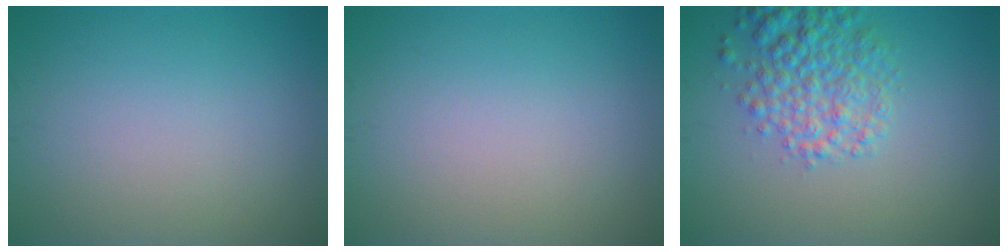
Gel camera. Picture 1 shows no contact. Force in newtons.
{"total": 0.0}
{"total": 4.7, "press": 4.7, "slide": 0.3}